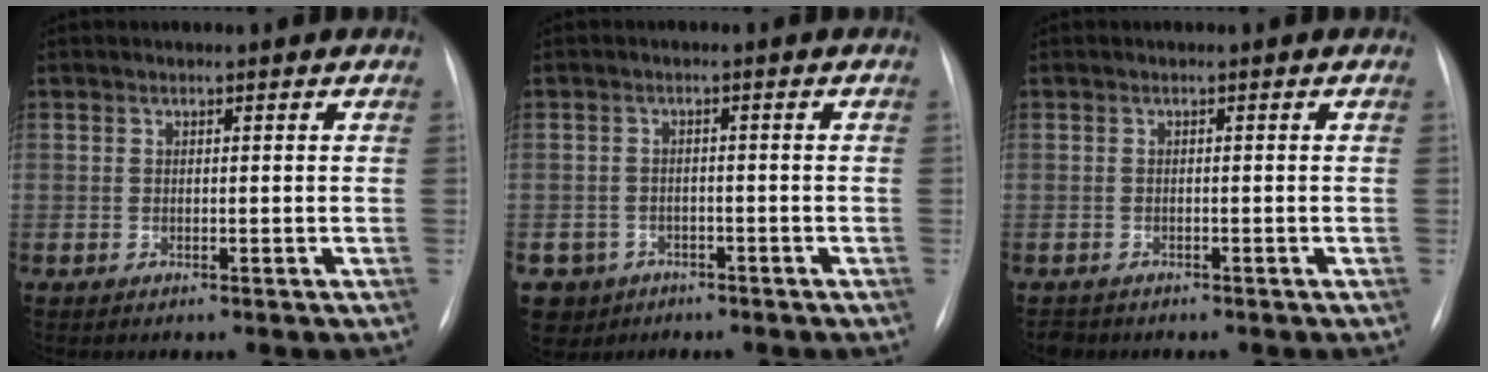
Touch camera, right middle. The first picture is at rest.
{"total": 4.8, "force": [-2.7, 4.0, -0.1], "torque": [0.003, 0.009, -0.041]}
{"total": 1.4, "force": [-1.1, 0.8, -0.1], "torque": [-0.002, -0.001, -0.016]}